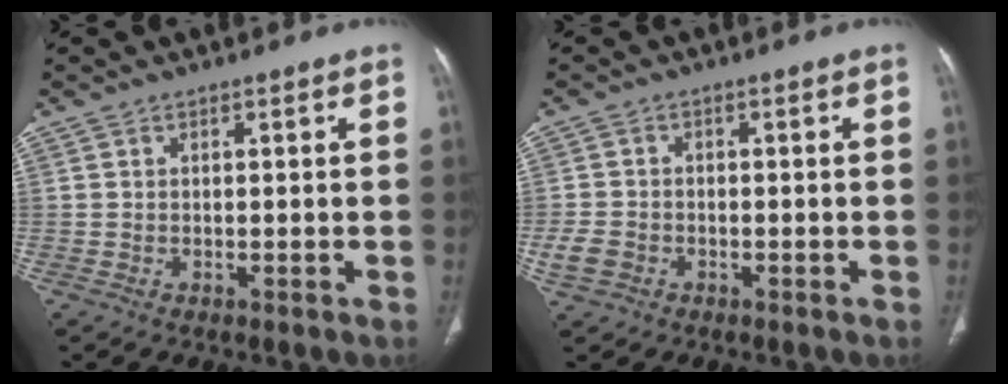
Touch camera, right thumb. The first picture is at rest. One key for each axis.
{"total": 3.7, "fx": -1.4, "fy": 2.9, "fz": 1.8, "tx": -0.039, "ty": 0.010, "tz": -0.024}